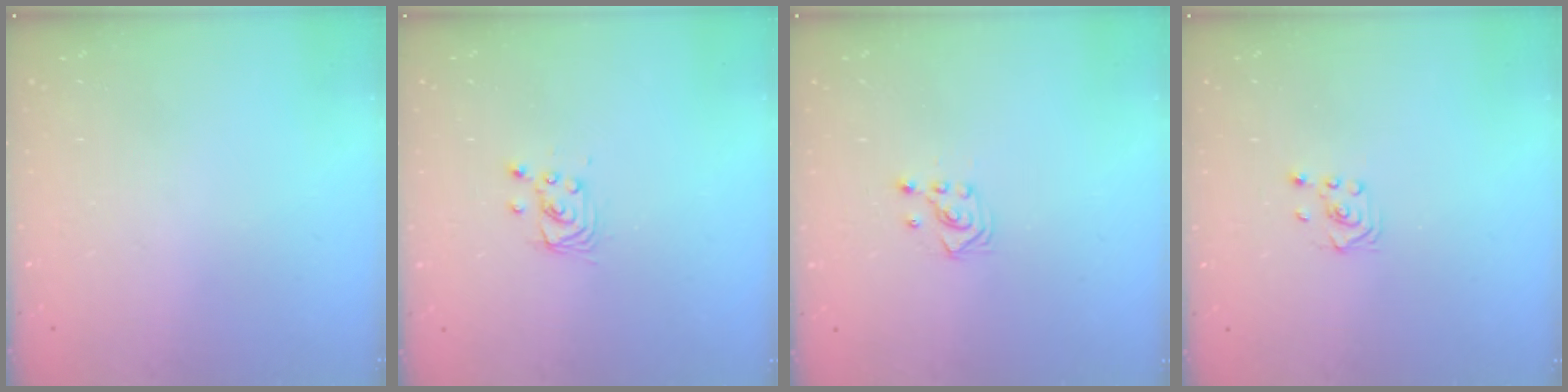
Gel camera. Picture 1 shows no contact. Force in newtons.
{"total": 2.8, "press": 2.8, "slide": 0.2}
{"total": 2.9, "press": 2.9, "slide": 0.3}
{"total": 1.6, "press": 1.4, "slide": 0.9}